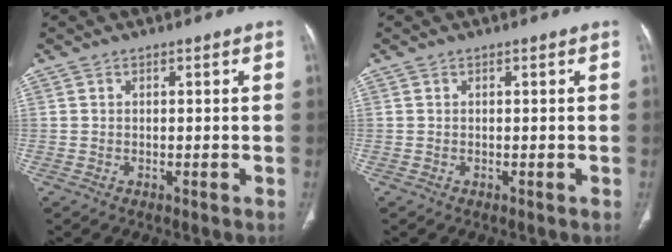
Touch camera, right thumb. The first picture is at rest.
{"total": 0.0}